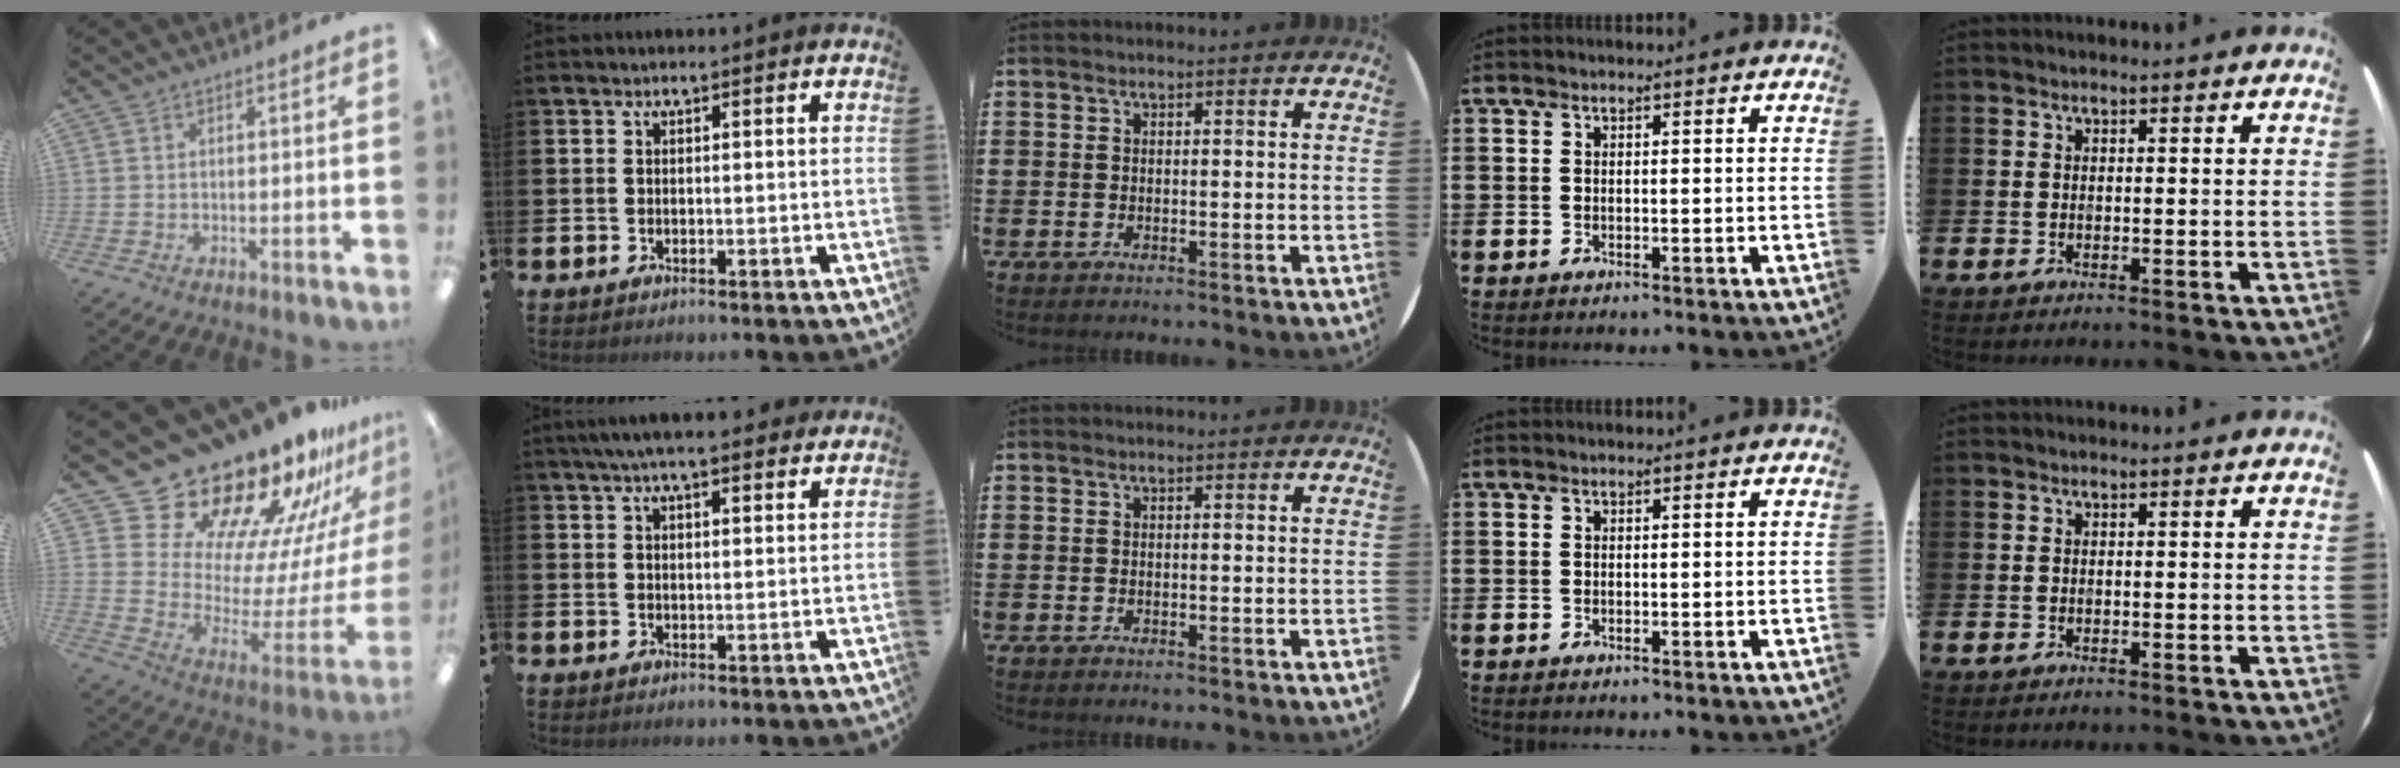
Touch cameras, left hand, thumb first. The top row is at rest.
{"thumb": {"total": 24.2, "force": [21.0, 9.4, 7.4], "torque": [-0.101, -0.189, 0.386]}, "index": {"total": 5.3, "force": [4.7, 0.9, 2.3], "torque": [-0.052, -0.008, 0.085]}}